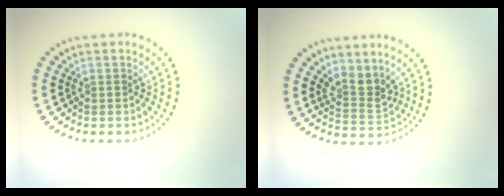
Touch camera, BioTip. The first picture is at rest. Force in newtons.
{"total": 2.8, "press": 2.1, "slide": 1.9}